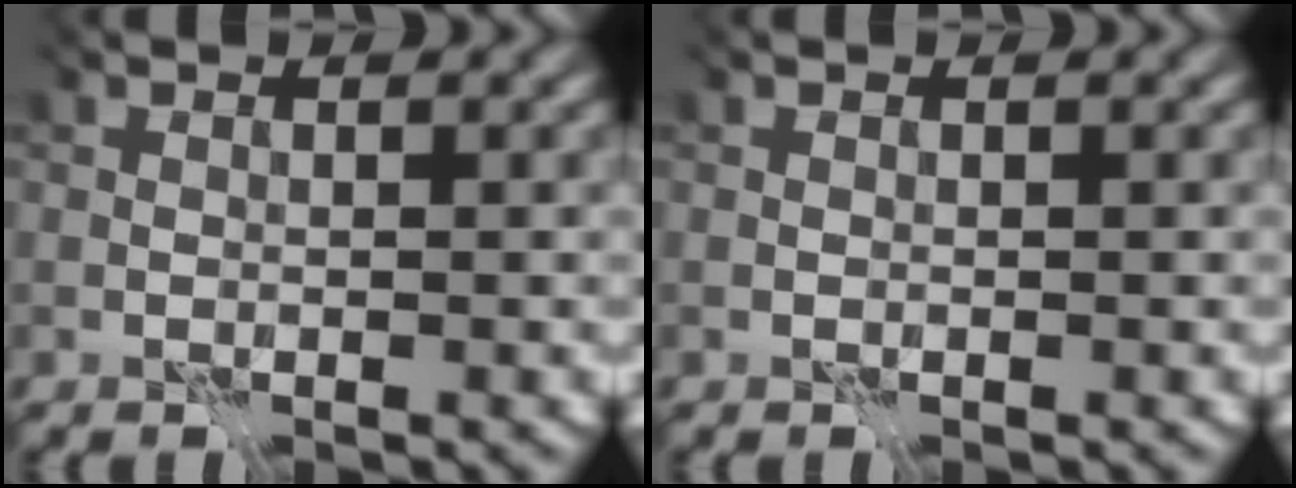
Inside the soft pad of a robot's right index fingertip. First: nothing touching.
{"total": 0.0}